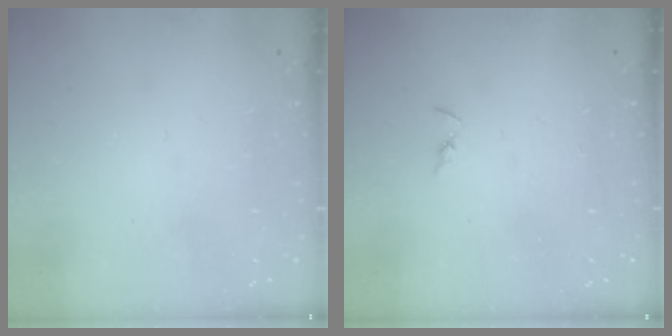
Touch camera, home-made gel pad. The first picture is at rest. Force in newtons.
{"total": 2.4, "press": 2.3, "slide": 0.2}